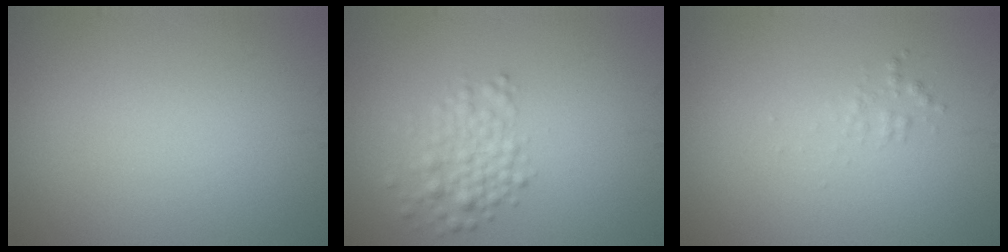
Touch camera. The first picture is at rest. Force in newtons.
{"total": 2.8, "press": 2.8, "slide": 0.0}
{"total": 0.7, "press": 0.7, "slide": 0.0}